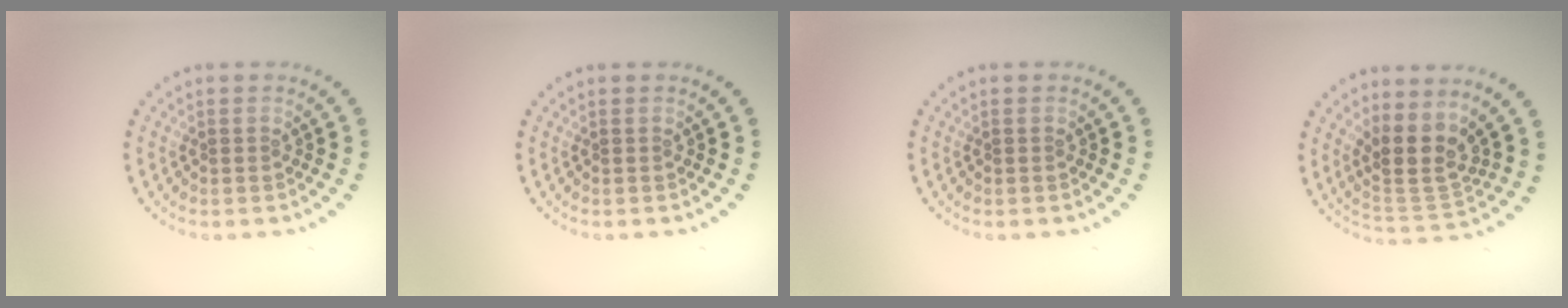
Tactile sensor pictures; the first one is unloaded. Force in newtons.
{"total": 0.0}
{"total": 0.0}
{"total": 3.9, "press": 3.1, "slide": 2.4}